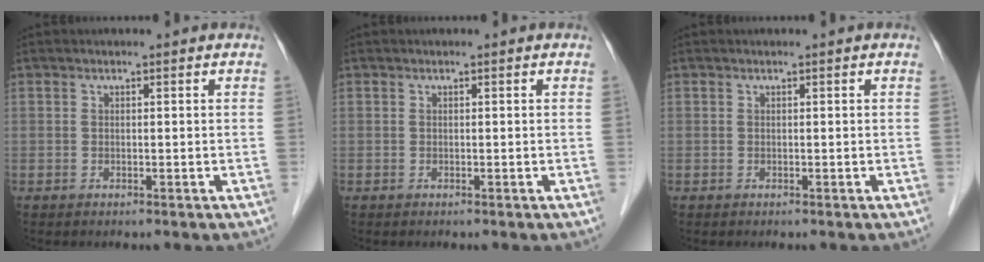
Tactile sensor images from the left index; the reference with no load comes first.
{"total": 0.0}
{"total": 0.0}